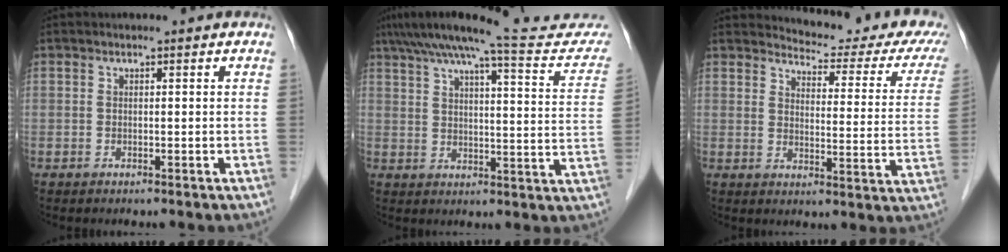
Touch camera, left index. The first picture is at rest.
{"total": 20.0, "force": [18.2, 1.8, 8.1], "torque": [-0.115, -0.015, 0.229]}
{"total": 16.2, "force": [15.2, 2.2, 5.0], "torque": [-0.051, -0.070, 0.158]}